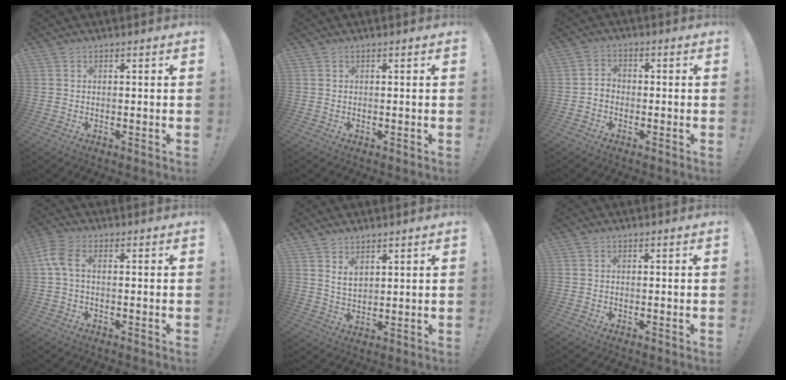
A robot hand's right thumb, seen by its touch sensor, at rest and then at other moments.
{"total": 0.0}
{"total": 3.0, "force": [-1.6, 2.0, 1.6], "torque": [-0.030, 0.014, -0.028]}
{"total": 5.6, "force": [0.5, 2.6, 4.9], "torque": [-0.107, 0.003, 0.011]}
{"total": 4.6, "force": [3.2, 2.4, 2.1], "torque": [-0.033, -0.020, 0.059]}
{"total": 0.0}